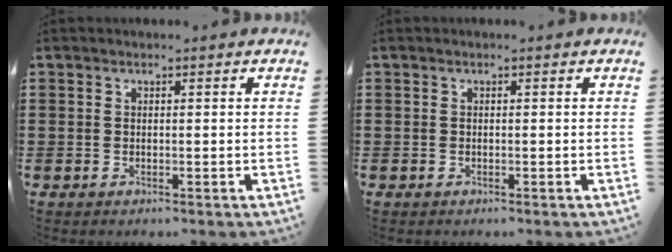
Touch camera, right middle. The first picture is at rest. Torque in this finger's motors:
{"motor_torque": [-0.11, -0.07, 0.02, -0.01]}